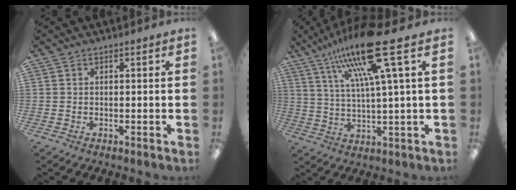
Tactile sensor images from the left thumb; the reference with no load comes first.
{"total": 19.3, "force": [11.6, 2.8, 15.2], "torque": [-0.283, -0.043, 0.179]}